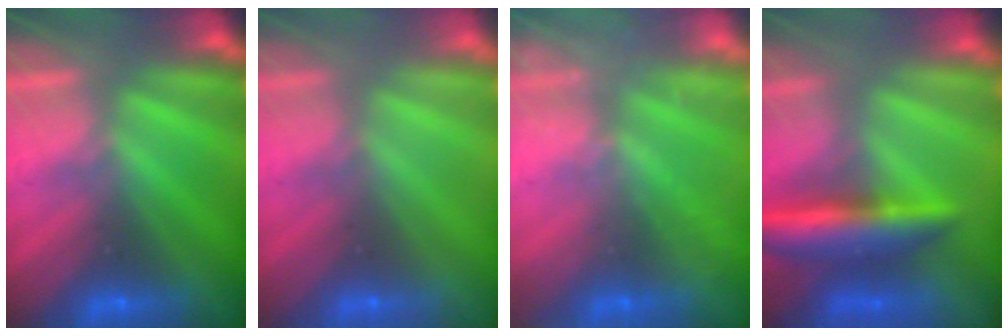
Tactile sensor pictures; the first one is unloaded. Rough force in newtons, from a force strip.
{"total": 3.0}
{"total": 2.2}
{"total": 5.8}